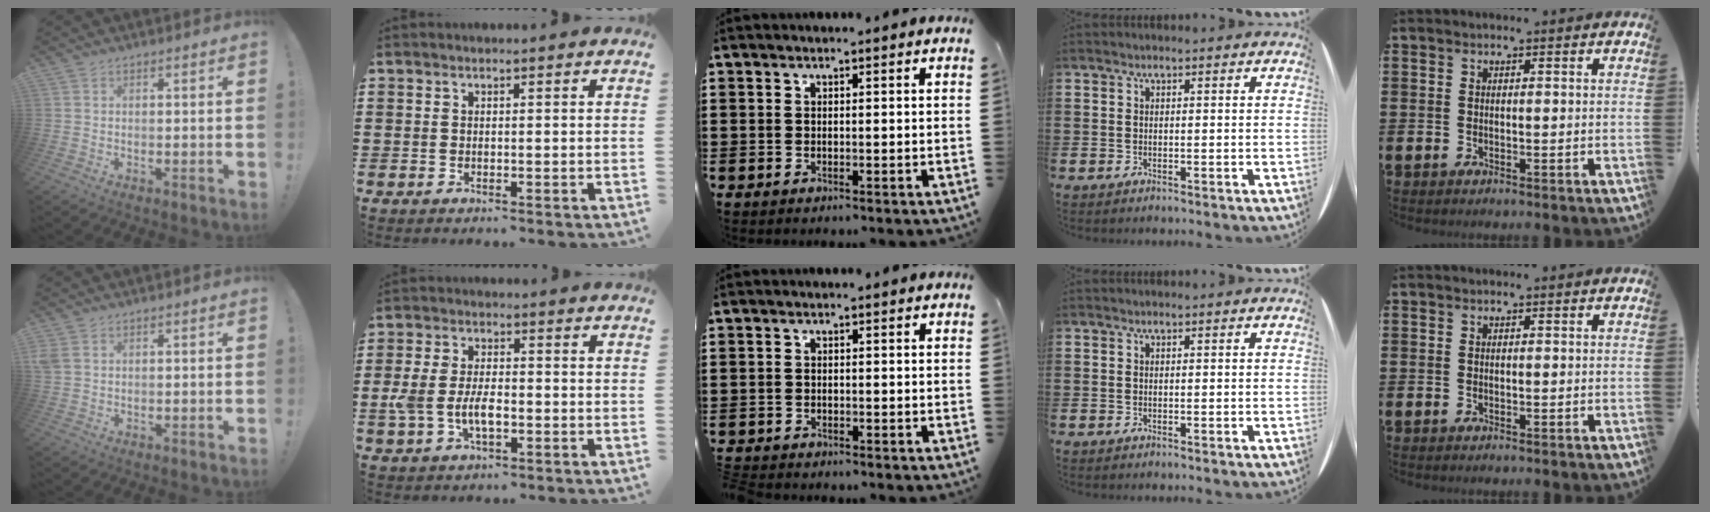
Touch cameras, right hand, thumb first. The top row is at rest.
{"thumb": {"total": 2.4, "force": [0.7, 1.3, 1.9], "torque": [-0.035, 0.004, 0.015]}, "index": {"total": 6.0, "force": [-1.5, 3.2, 4.9], "torque": [-0.119, -0.001, -0.034]}, "middle": {"total": 1.1, "force": [-1.1, 0.1, 0.0], "torque": [-0.004, 0.000, -0.023]}}